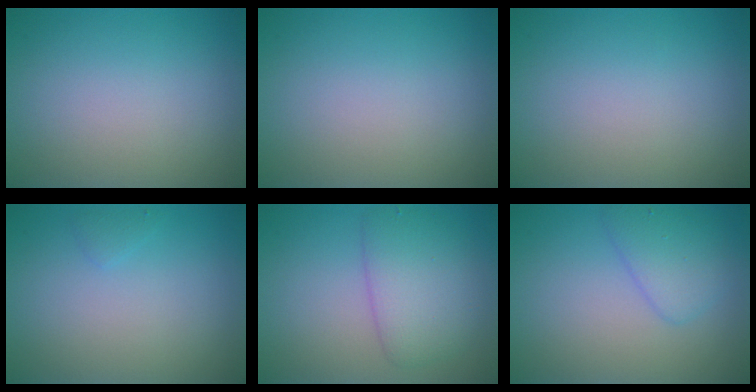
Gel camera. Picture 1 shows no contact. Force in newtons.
{"total": 0.0}
{"total": 0.0}
{"total": 0.6, "press": 0.6, "slide": 0.0}
{"total": 4.3, "press": 4.3, "slide": 0.0}
{"total": 2.8, "press": 2.8, "slide": 0.1}